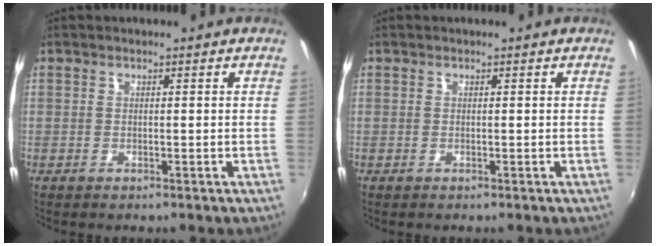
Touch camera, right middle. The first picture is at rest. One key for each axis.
{"total": 0.0}